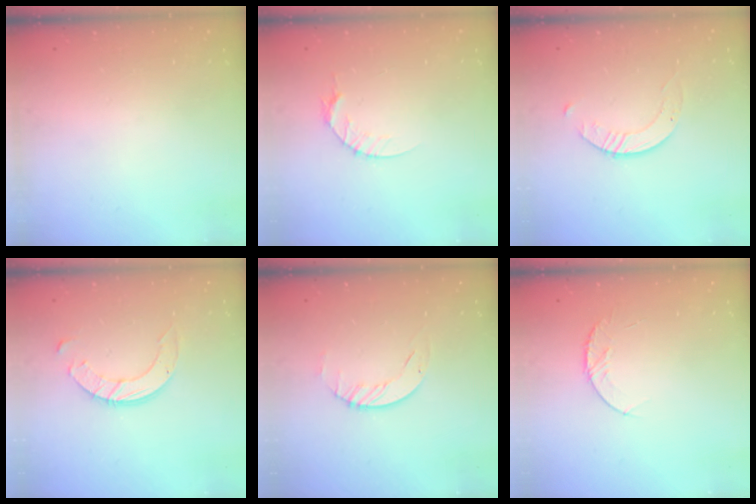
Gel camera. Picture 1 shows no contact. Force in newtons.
{"total": 4.7, "press": 4.7, "slide": 0.6}
{"total": 2.8, "press": 2.8, "slide": 0.3}
{"total": 9.7, "press": 9.6, "slide": 0.8}
{"total": 2.3, "press": 2.3, "slide": 0.3}
{"total": 5.3, "press": 5.3, "slide": 0.6}